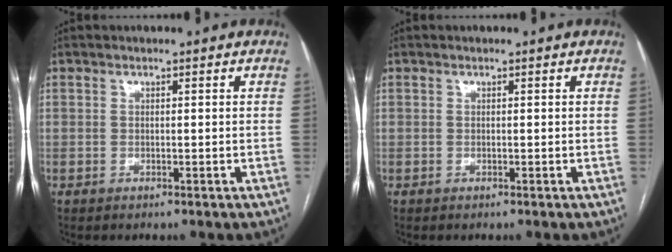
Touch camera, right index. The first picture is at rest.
{"total": 0.0}